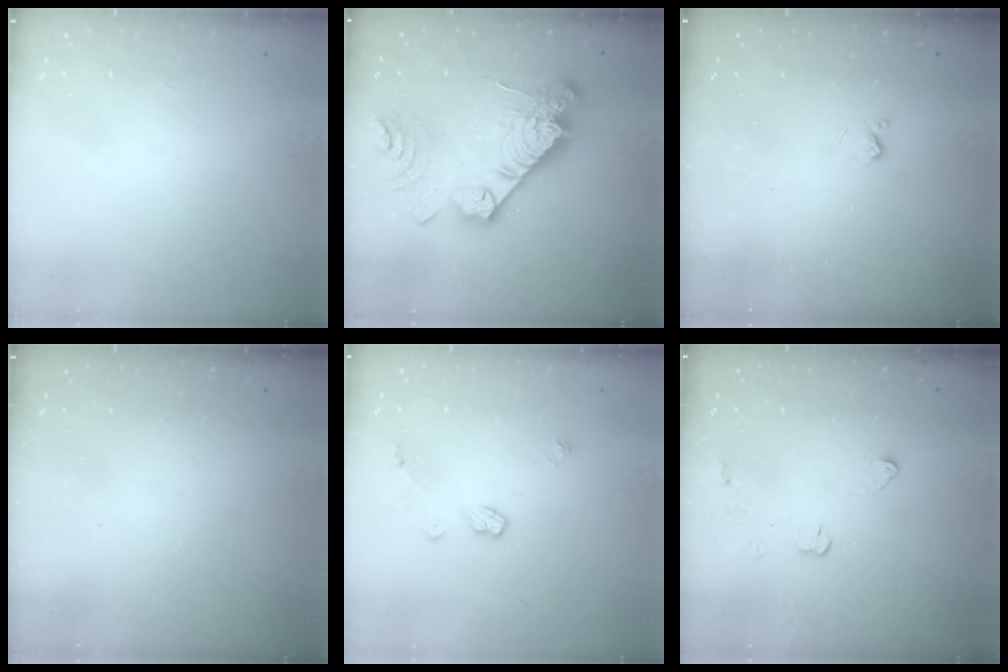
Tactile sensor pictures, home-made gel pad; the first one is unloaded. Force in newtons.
{"total": 24.2, "press": 24.1, "slide": 2.5}
{"total": 2.6, "press": 2.6, "slide": 0.5}
{"total": 0.0}
{"total": 6.8, "press": 6.8, "slide": 0.2}
{"total": 4.1, "press": 4.1, "slide": 0.4}